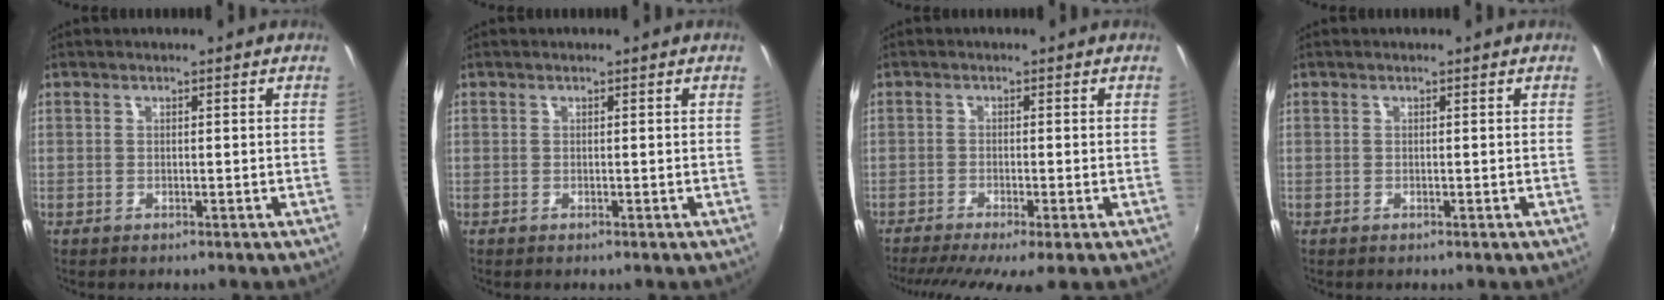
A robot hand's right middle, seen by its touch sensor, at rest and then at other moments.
{"total": 0.0}
{"total": 7.5, "force": [-5.5, 0.3, 5.2], "torque": [-0.109, -0.032, -0.088]}
{"total": 0.0}